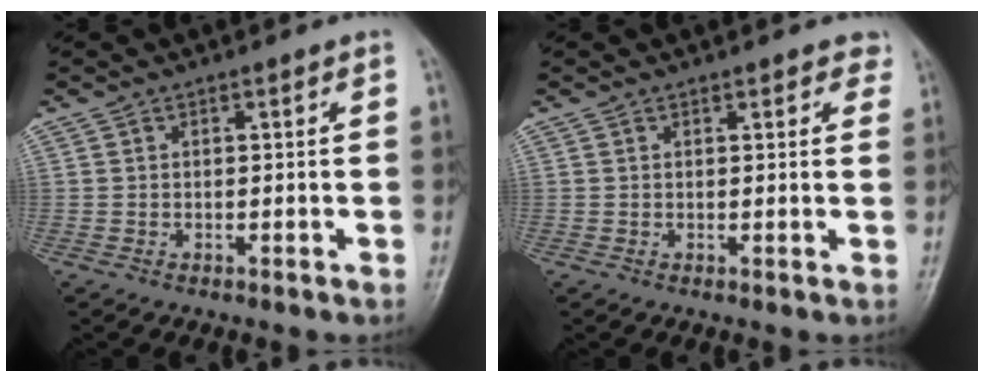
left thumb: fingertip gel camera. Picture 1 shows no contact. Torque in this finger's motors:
{"motor_torque": [-0.17, 0.07, 0.00, 0.18, 0.03]}